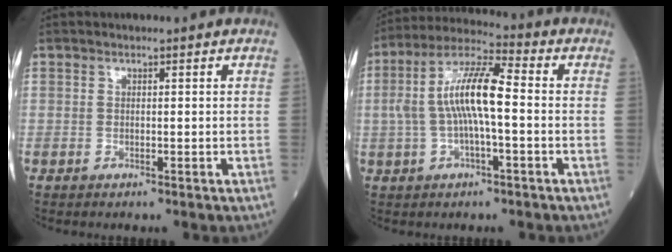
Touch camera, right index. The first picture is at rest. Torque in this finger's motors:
{"motor_torque": [1.89, 0.07, 0.91, 0.21]}